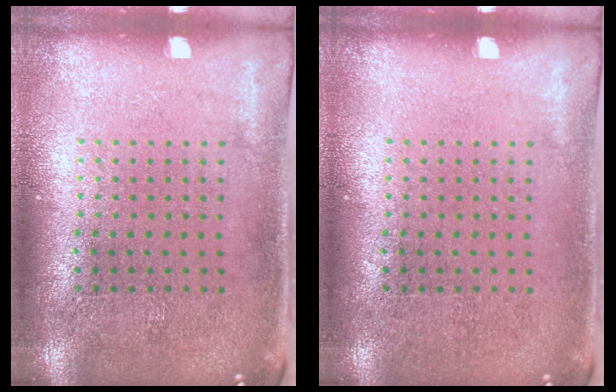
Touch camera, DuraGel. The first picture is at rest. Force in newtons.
{"total": 0.0}